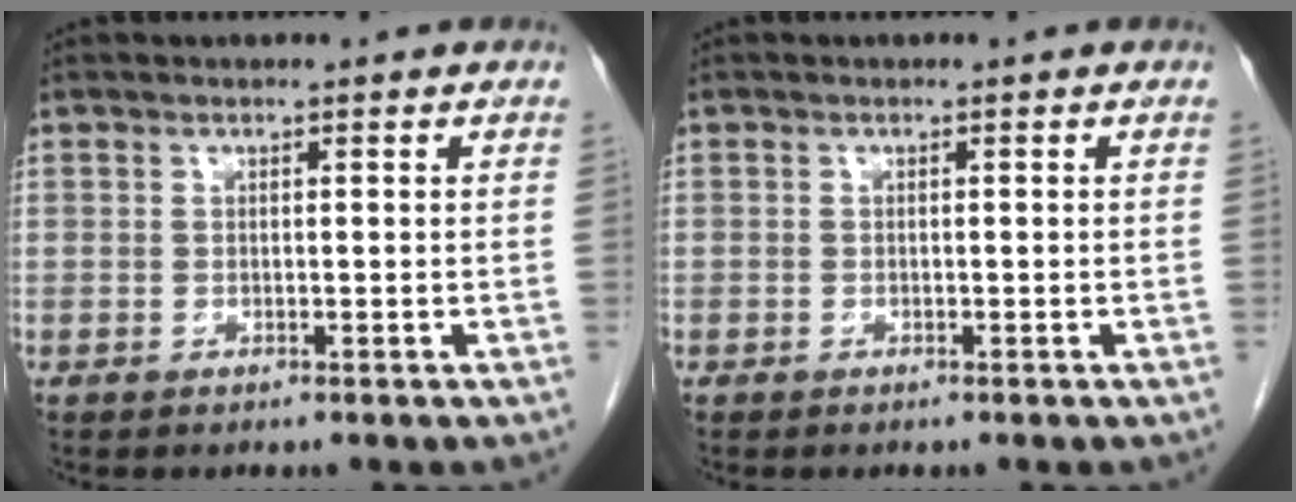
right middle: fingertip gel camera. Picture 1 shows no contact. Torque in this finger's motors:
{"motor_torque": [1.07, -1.07, 0.41, -0.08]}